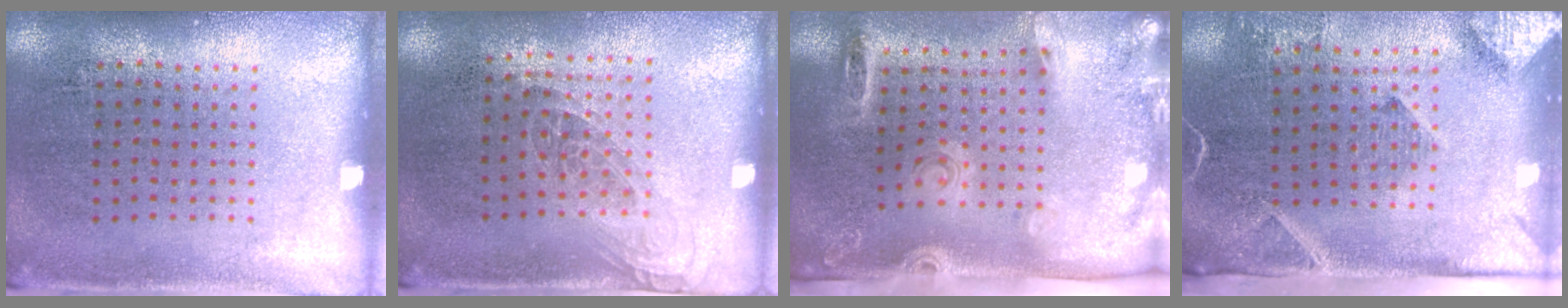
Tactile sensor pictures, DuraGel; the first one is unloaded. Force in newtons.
{"total": 1.0, "press": 0.9, "slide": 0.6}
{"total": 2.7, "press": 1.9, "slide": 1.9}
{"total": 3.0, "press": 2.1, "slide": 2.1}